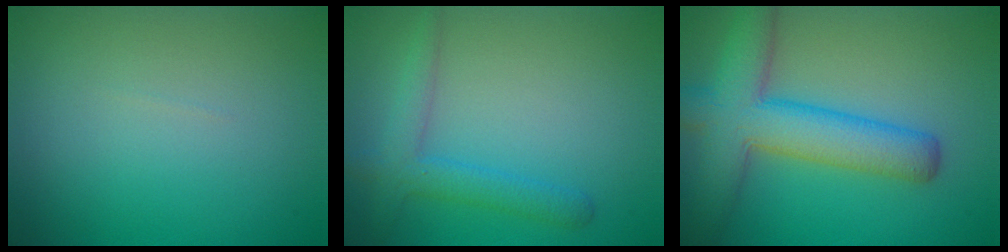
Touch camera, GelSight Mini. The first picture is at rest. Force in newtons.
{"total": 2.9, "press": 2.9, "slide": 0.2}
{"total": 7.9, "press": 7.9, "slide": 0.3}